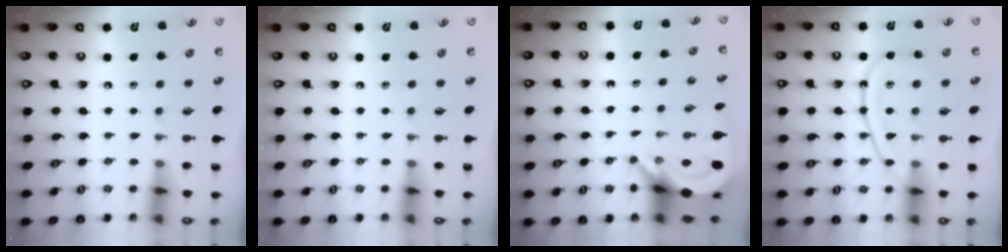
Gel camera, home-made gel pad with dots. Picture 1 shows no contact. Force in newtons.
{"total": 0.0}
{"total": 5.2, "press": 5.1, "slide": 0.5}
{"total": 10.9, "press": 10.9, "slide": 1.4}